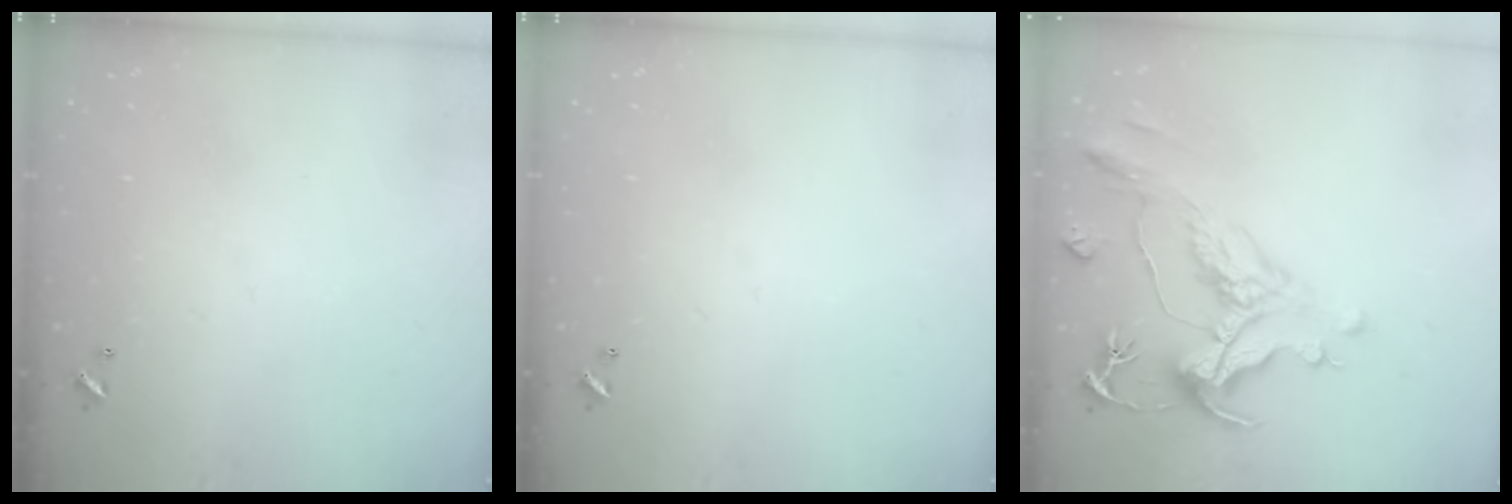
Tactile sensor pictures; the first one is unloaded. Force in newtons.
{"total": 0.0}
{"total": 1.6, "press": 0.6, "slide": 1.5}